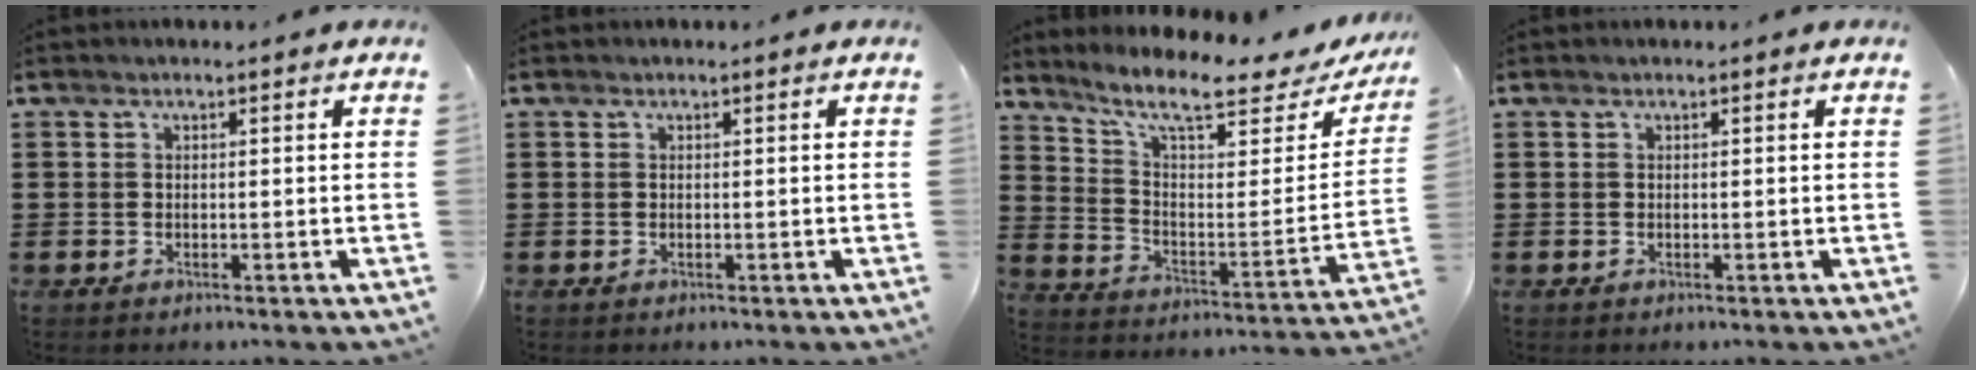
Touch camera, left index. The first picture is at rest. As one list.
[{"total": 0.0}, {"total": 9.1, "force": [7.1, 1.6, 5.6], "torque": [-0.122, -0.043, 0.115]}, {"total": 0.0}]